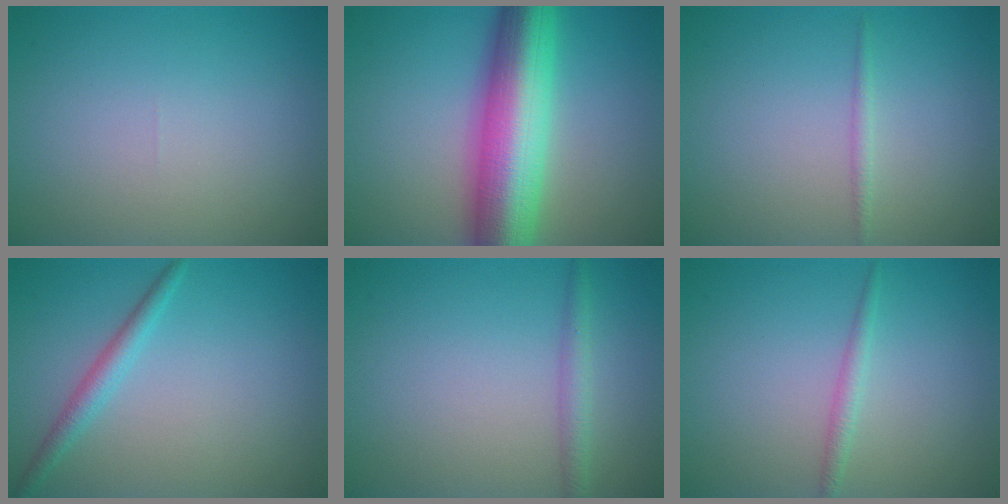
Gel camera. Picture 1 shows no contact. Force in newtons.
{"total": 11.8, "press": 11.8, "slide": 0.3}
{"total": 0.9, "press": 0.9, "slide": 0.0}
{"total": 2.0, "press": 2.0, "slide": 0.1}
{"total": 1.8, "press": 1.8, "slide": 0.1}
{"total": 1.3, "press": 1.3, "slide": 0.0}